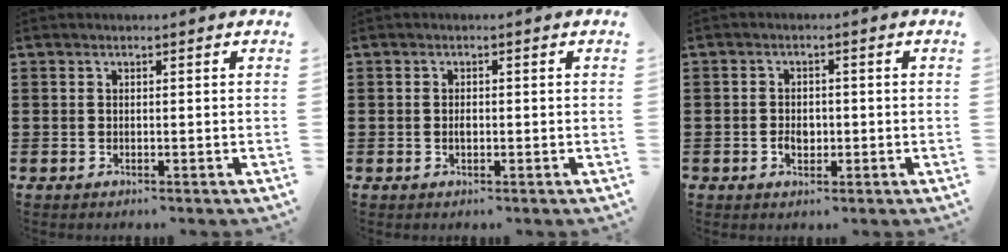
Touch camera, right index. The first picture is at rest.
{"total": 1.1, "force": [-0.1, 0.5, 0.9], "torque": [-0.019, 0.001, -0.002]}
{"total": 2.3, "force": [-0.5, 1.7, 1.5], "torque": [-0.030, 0.004, -0.011]}